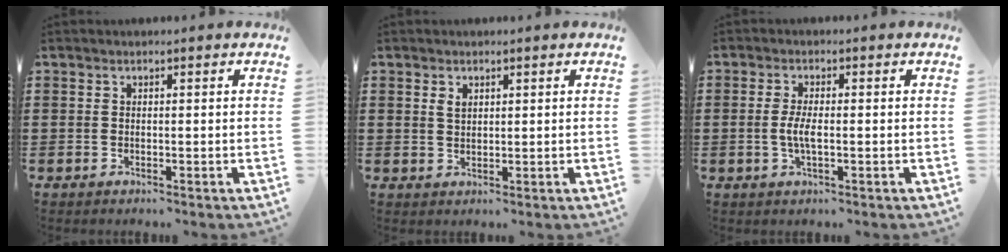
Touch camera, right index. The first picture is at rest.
{"total": 1.4, "force": [0.7, 0.9, 0.8], "torque": [-0.019, 0.004, 0.013]}
{"total": 3.4, "force": [-0.6, 0.9, 3.2], "torque": [-0.079, -0.007, -0.019]}